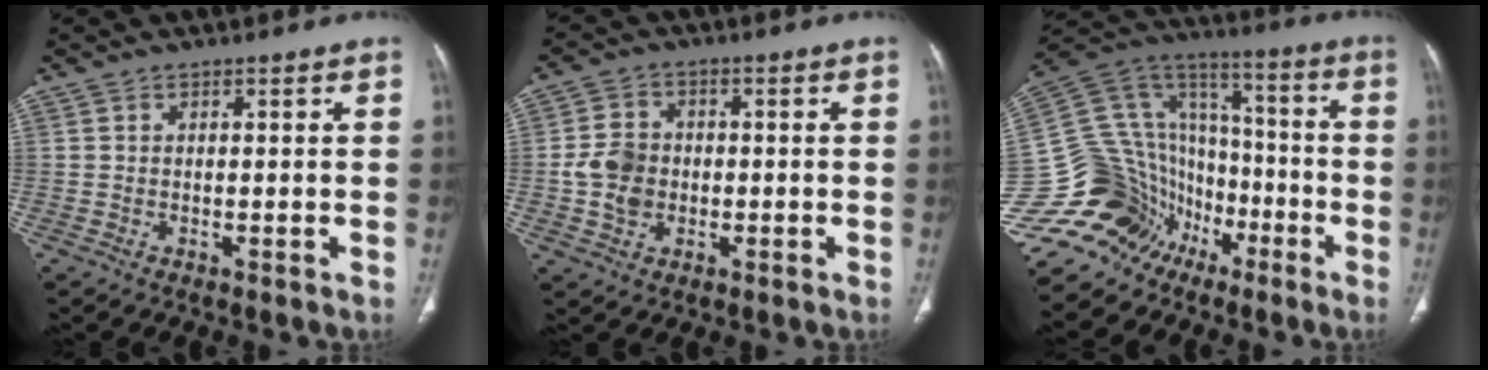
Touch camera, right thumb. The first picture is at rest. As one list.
[{"total": 6.9, "force": [-1.0, 5.5, 3.9], "torque": [-0.060, 0.010, -0.021]}, {"total": 21.6, "force": [-14.0, 15.2, 6.1], "torque": [-0.104, 0.116, -0.253]}]